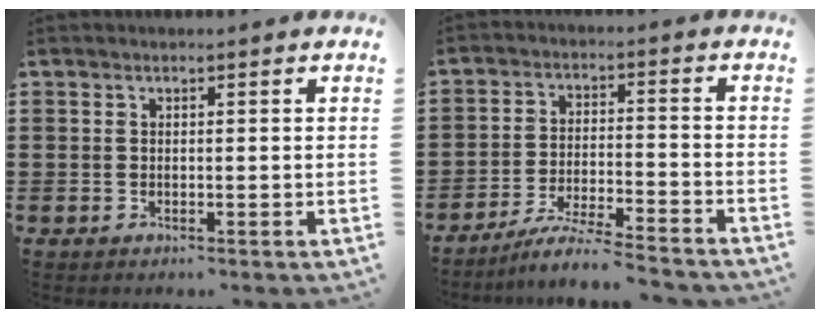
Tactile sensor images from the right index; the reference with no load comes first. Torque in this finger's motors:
{"motor_torque": [1.32, 0.82, 0.14, 0.10]}